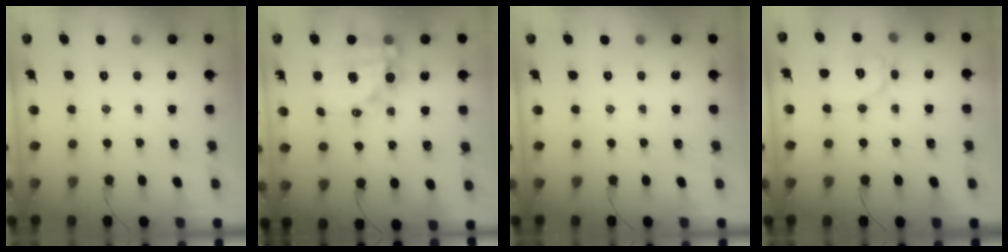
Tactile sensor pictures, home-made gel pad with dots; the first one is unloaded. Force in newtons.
{"total": 14.8, "press": 14.4, "slide": 3.4}
{"total": 0.0}
{"total": 9.2, "press": 9.2, "slide": 0.5}